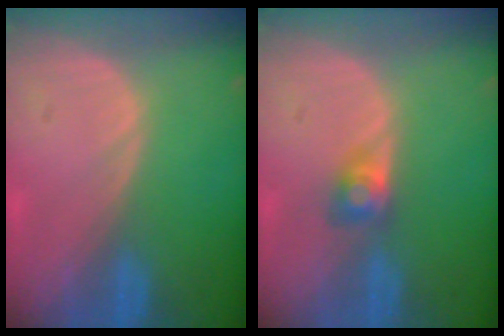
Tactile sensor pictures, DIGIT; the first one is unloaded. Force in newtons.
{"total": 2.7, "press": 2.5, "slide": 1.0}